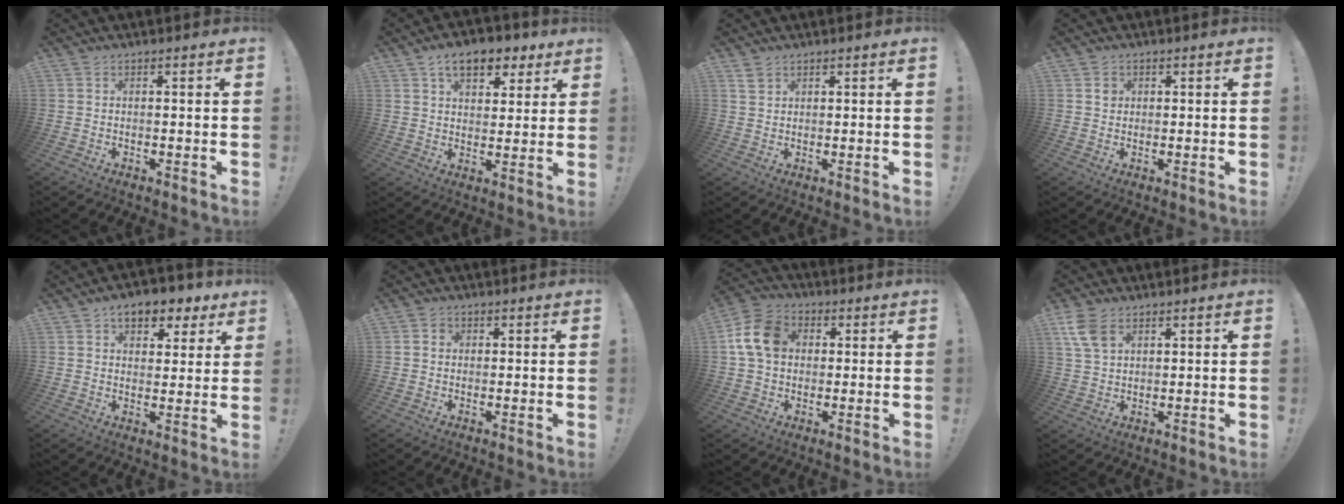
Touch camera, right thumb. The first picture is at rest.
{"total": 10.8, "force": [6.1, 6.2, 6.4], "torque": [-0.090, -0.023, 0.111]}
{"total": 2.3, "force": [1.8, 1.4, 0.7], "torque": [0.001, -0.012, 0.031]}
{"total": 1.7, "force": [0.5, 1.6, 0.3], "torque": [0.013, -0.006, 0.006]}
{"total": 8.6, "force": [5.1, 5.1, 4.7], "torque": [-0.059, -0.026, 0.091]}
{"total": 2.1, "force": [0.3, 1.9, 0.8], "torque": [-0.012, 0.003, 0.005]}
{"total": 12.9, "force": [2.5, 9.9, 7.8], "torque": [-0.136, 0.008, 0.052]}
{"total": 7.6, "force": [3.8, 4.4, 4.8], "torque": [-0.087, -0.011, 0.076]}